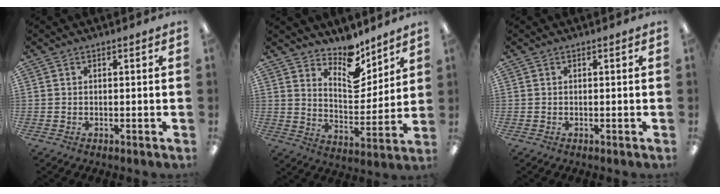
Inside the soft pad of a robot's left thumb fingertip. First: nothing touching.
{"total": 11.5, "force": [9.5, 4.9, 4.3], "torque": [-0.062, -0.071, 0.174]}
{"total": 0.0}